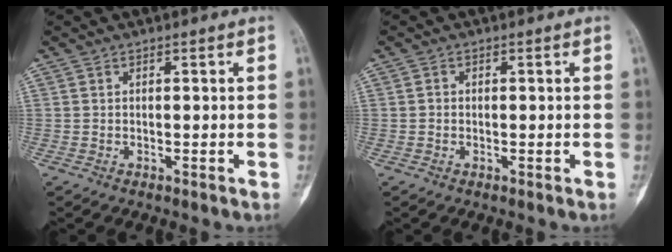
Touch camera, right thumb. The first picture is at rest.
{"total": 0.6, "force": [-0.1, 0.6, 0.2], "torque": [0.002, 0.001, -0.003]}